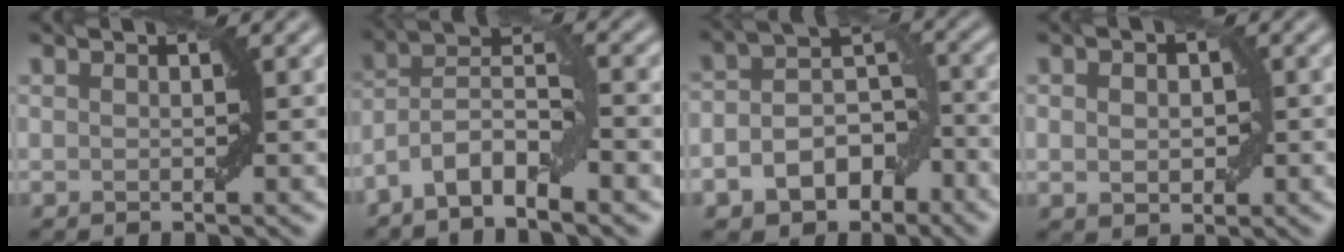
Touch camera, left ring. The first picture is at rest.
{"total": 6.3, "force": [-3.6, 1.7, 4.8], "torque": [-0.083, 0.012, -0.075]}
{"total": 6.7, "force": [-3.1, 4.4, 4.0], "torque": [-0.063, -0.007, -0.052]}
{"total": 2.3, "force": [0.0, 1.6, 1.7], "torque": [-0.024, 0.002, 0.001]}